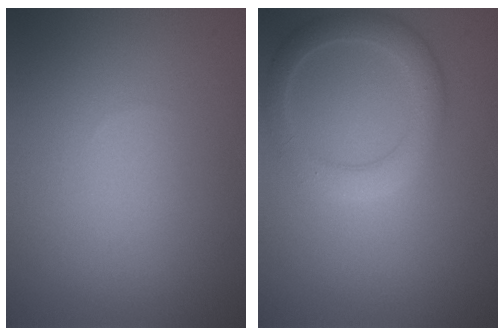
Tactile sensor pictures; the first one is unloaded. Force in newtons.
{"total": 3.2, "press": 3.2, "slide": 0.2}